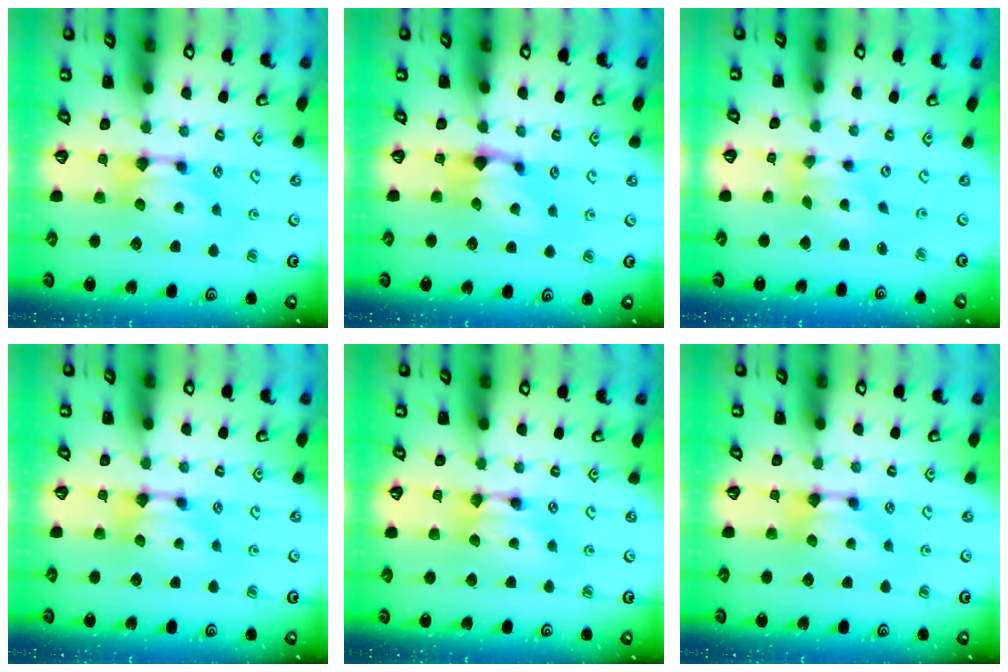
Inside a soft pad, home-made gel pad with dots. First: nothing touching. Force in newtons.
{"total": 0.8, "press": 0.0, "slide": 0.8}
{"total": 2.5, "press": 2.1, "slide": 1.5}
{"total": 0.0}
{"total": 1.7, "press": 1.7, "slide": 0.2}
{"total": 0.0}